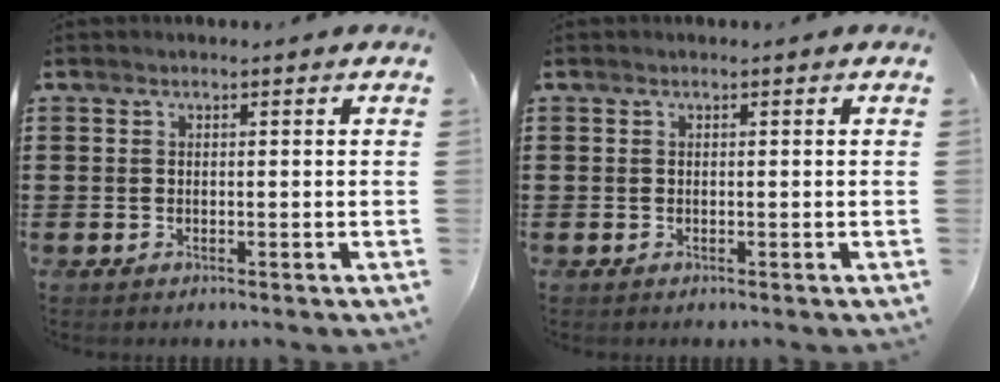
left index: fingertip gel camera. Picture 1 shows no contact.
{"total": 0.0}